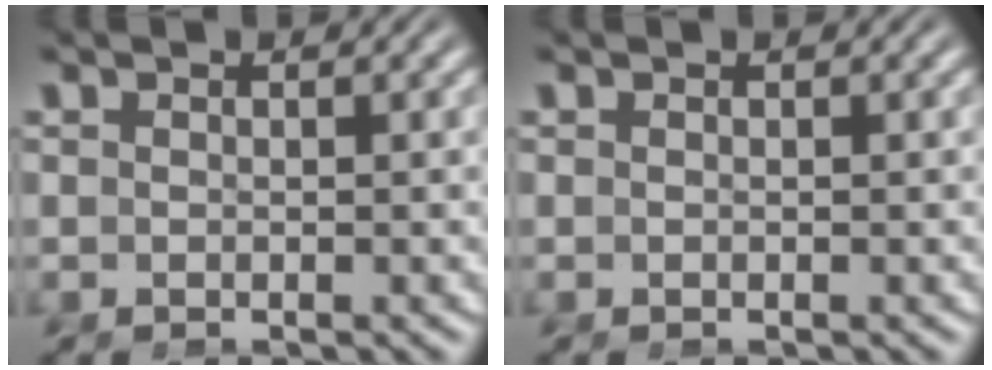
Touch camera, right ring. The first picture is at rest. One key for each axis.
{"total": 0.0}